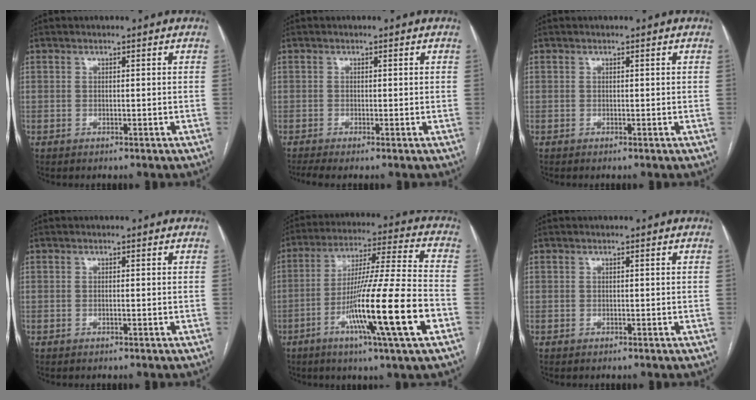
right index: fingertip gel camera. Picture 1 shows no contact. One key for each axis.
{"total": 1.7, "fx": -0.8, "fy": 0.4, "fz": 1.5, "tx": -0.032, "ty": -0.004, "tz": -0.019}
{"total": 0.0}
{"total": 0.0}
{"total": 18.8, "fx": -6.9, "fy": -0.9, "fz": 17.5, "tx": -0.310, "ty": -0.020, "tz": -0.122}
{"total": 0.0}